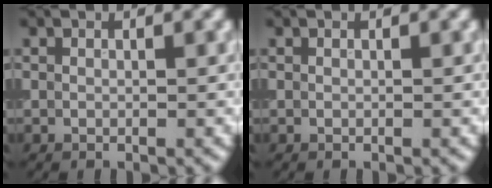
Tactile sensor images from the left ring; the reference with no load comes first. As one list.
[{"total": 0.0}]